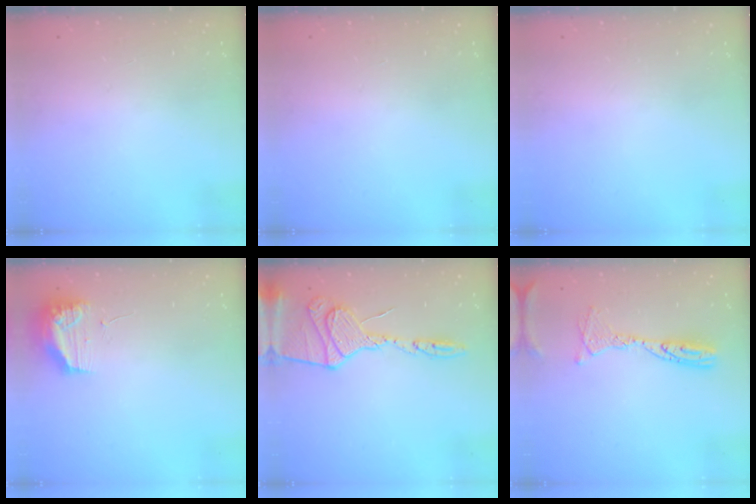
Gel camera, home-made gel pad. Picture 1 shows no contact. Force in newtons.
{"total": 0.0}
{"total": 0.0}
{"total": 10.7, "press": 10.7, "slide": 0.7}
{"total": 15.7, "press": 15.6, "slide": 1.2}
{"total": 11.6, "press": 11.5, "slide": 1.1}